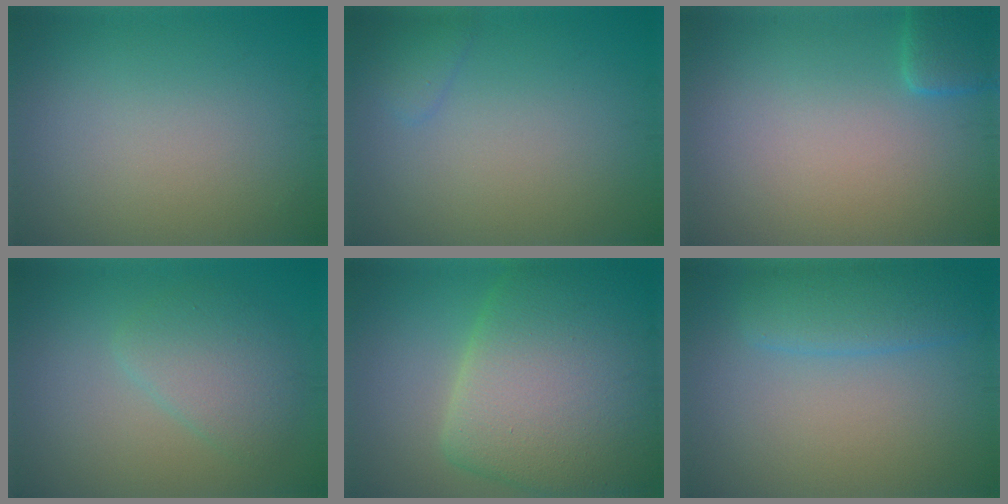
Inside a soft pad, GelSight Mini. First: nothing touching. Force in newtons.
{"total": 1.3, "press": 1.3, "slide": 0.1}
{"total": 2.0, "press": 2.0, "slide": 0.3}
{"total": 3.3, "press": 3.3, "slide": 0.2}
{"total": 12.6, "press": 12.6, "slide": 1.0}
{"total": 3.4, "press": 3.4, "slide": 0.3}